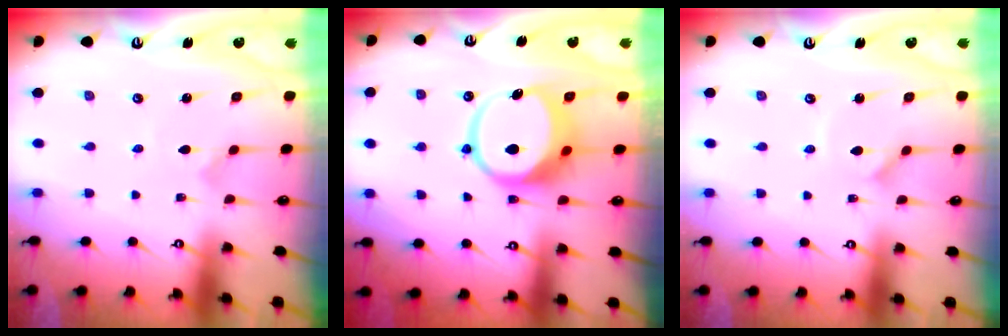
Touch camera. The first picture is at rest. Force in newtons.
{"total": 10.3, "press": 10.2, "slide": 1.2}
{"total": 1.0, "press": 1.0, "slide": 0.2}